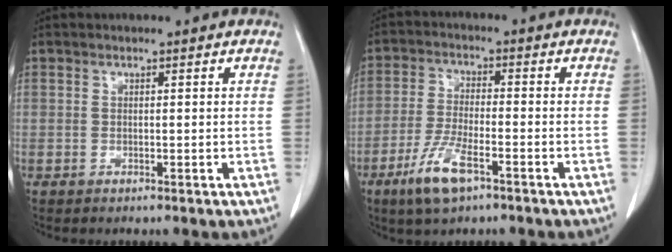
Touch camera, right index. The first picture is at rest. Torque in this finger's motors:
{"motor_torque": [0.81, -0.34, 0.22, 0.11]}